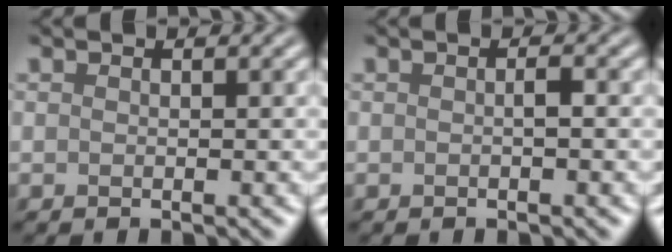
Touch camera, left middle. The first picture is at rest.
{"total": 0.7, "force": [-0.1, 0.1, 0.7], "torque": [-0.015, 0.003, -0.001]}